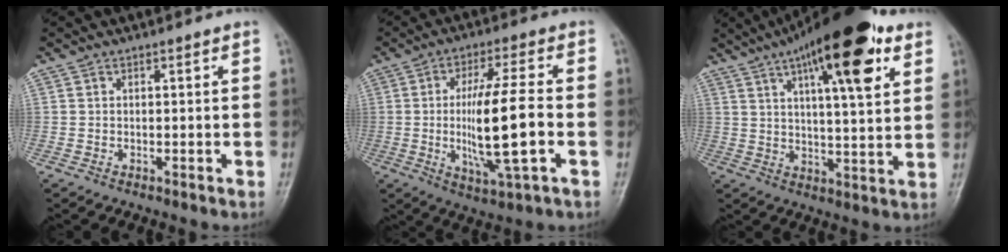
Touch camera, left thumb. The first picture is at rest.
{"total": 13.8, "force": [-1.9, 2.6, 13.4], "torque": [-0.256, 0.005, -0.030]}
{"total": 19.6, "force": [9.9, 5.5, 16.0], "torque": [-0.227, -0.018, 0.149]}